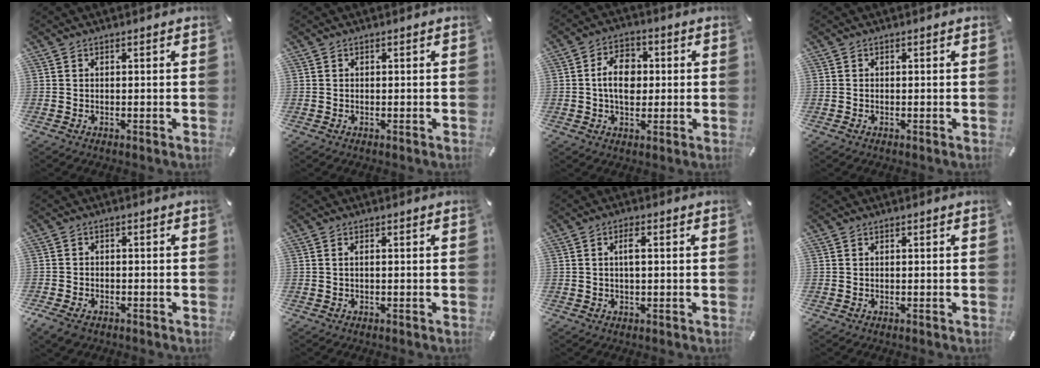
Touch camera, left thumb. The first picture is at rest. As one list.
[{"total": 0.0}, {"total": 8.7, "force": [0.2, 6.1, 6.2], "torque": [-0.109, 0.002, -0.002]}, {"total": 0.0}, {"total": 3.6, "force": [-2.3, 2.2, 1.6], "torque": [-0.047, 0.006, -0.048]}, {"total": 0.8, "force": [-0.1, 0.1, 0.8], "torque": [-0.018, -0.003, 0.000]}, {"total": 2.8, "force": [0.5, 0.9, 2.6], "torque": [-0.054, 0.005, 0.006]}, {"total": 0.0}]